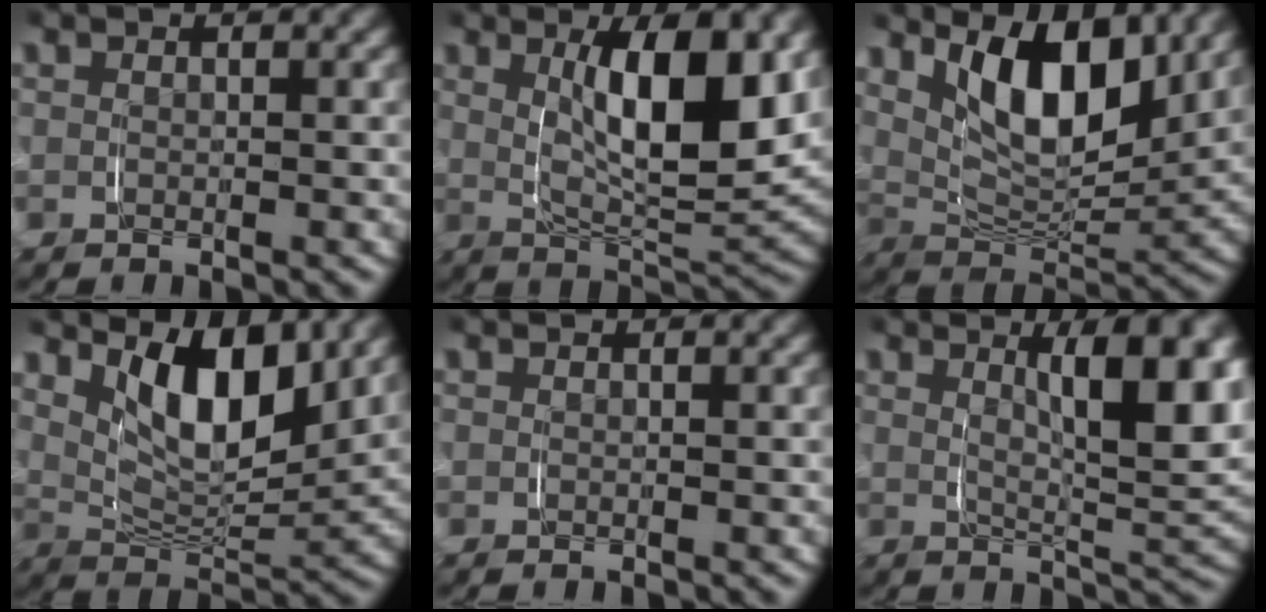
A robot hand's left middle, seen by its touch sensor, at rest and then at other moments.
{"total": 8.9, "force": [1.7, 3.0, 8.2], "torque": [-0.134, -0.009, 0.030]}
{"total": 10.0, "force": [4.3, 5.1, 7.4], "torque": [-0.140, 0.000, 0.065]}
{"total": 9.0, "force": [4.0, 4.3, 6.8], "torque": [-0.125, -0.003, 0.061]}
{"total": 0.0}
{"total": 7.8, "force": [2.1, 2.0, 7.2], "torque": [-0.101, -0.006, 0.036]}